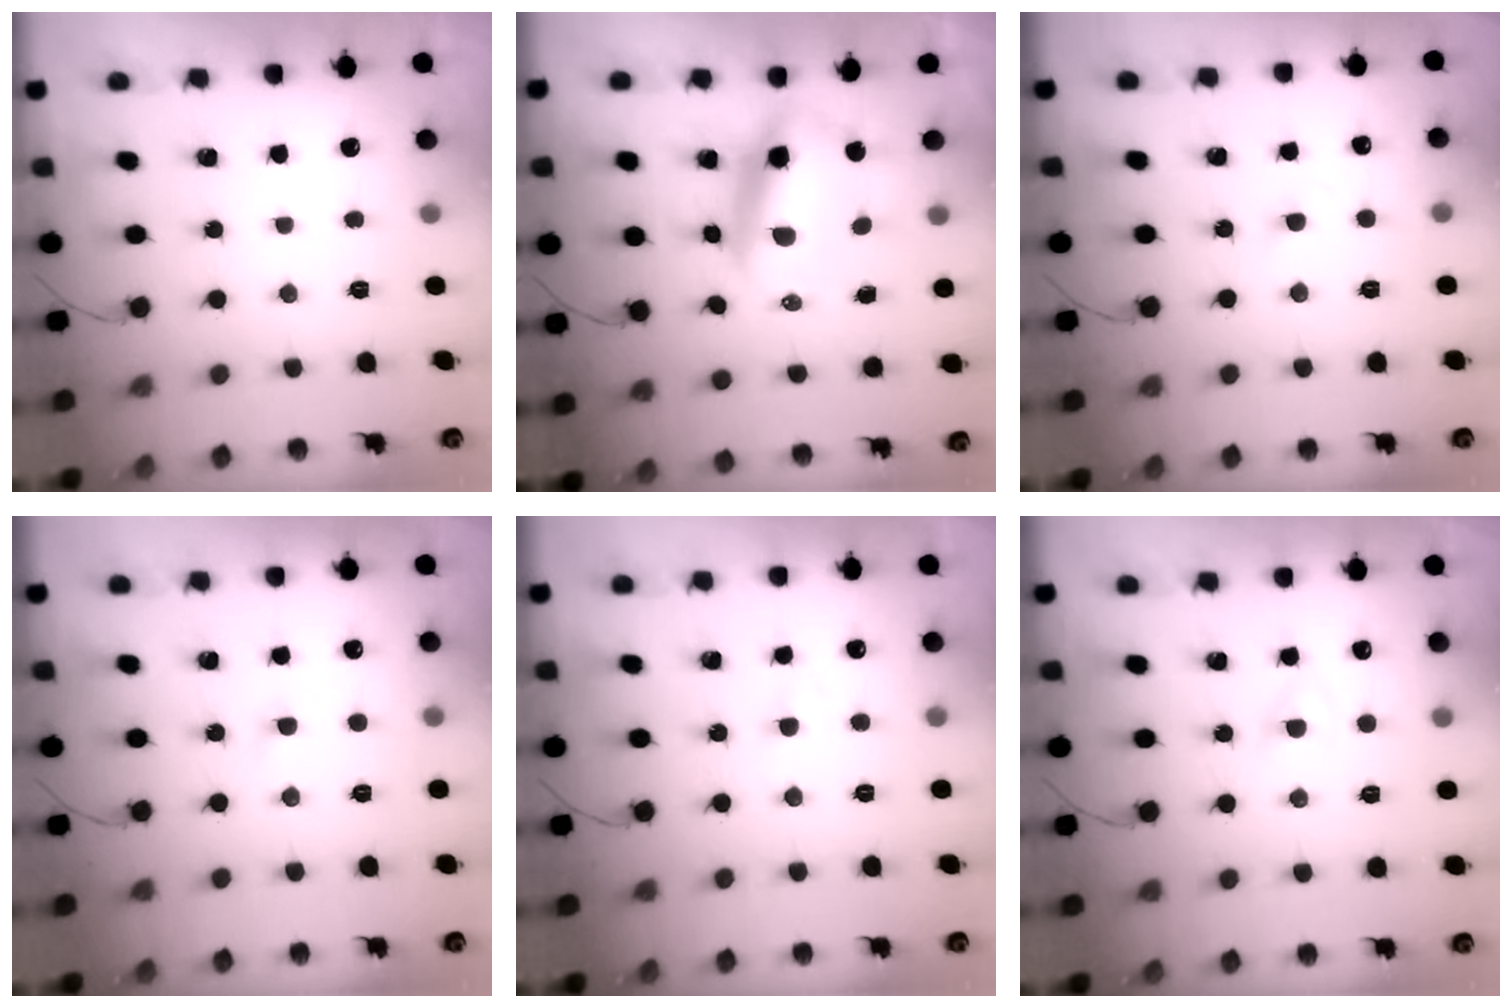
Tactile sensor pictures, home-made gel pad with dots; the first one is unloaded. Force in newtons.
{"total": 9.9, "press": 9.5, "slide": 2.7}
{"total": 1.8, "press": 1.6, "slide": 0.7}
{"total": 1.9, "press": 1.7, "slide": 0.9}
{"total": 3.0, "press": 2.8, "slide": 1.2}
{"total": 1.9, "press": 1.7, "slide": 0.8}